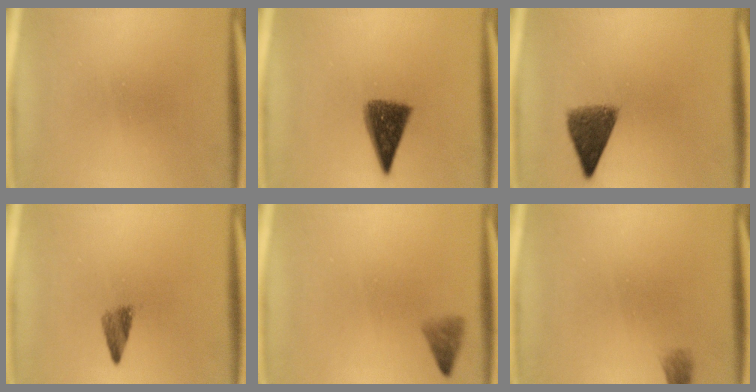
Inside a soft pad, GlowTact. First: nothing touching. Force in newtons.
{"total": 7.9}
{"total": 6.3}
{"total": 2.4}
{"total": 1.0}
{"total": 1.1}